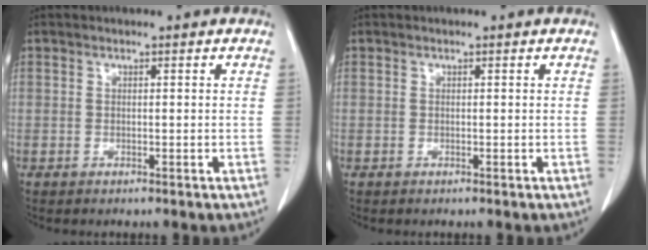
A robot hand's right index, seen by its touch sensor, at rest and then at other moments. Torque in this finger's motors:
{"motor_torque": [0.00, 0.00, 0.00, 0.00]}